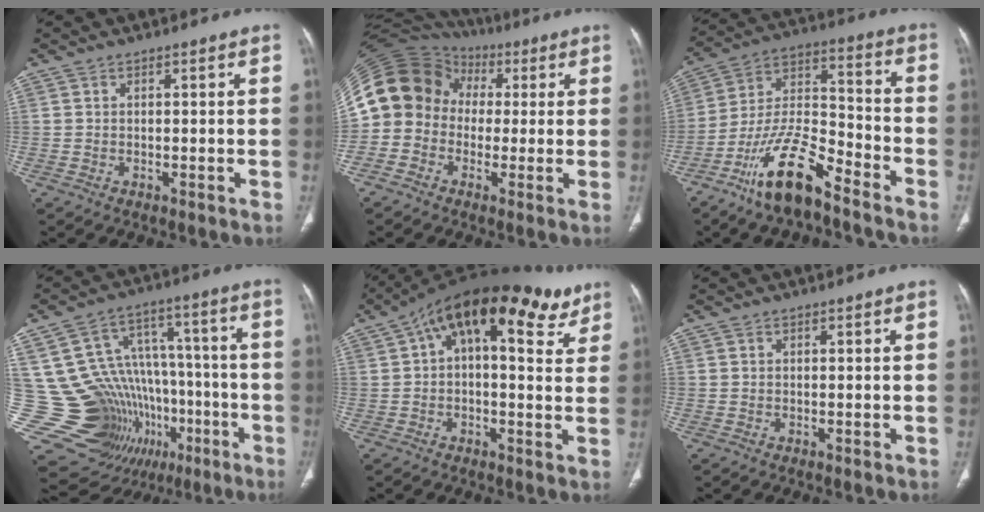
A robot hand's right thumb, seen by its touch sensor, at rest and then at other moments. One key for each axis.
{"total": 15.7, "fx": 0.6, "fy": 13.7, "fz": 7.8, "tx": -0.137, "ty": 0.053, "tz": 0.004}
{"total": 15.7, "fx": -10.8, "fy": 4.9, "fz": 10.3, "tx": -0.187, "ty": 0.073, "tz": -0.202}
{"total": 27.1, "fx": -9.2, "fy": 19.5, "fz": 16.4, "tx": -0.274, "ty": 0.065, "tz": -0.124}
{"total": 19.9, "fx": 9.8, "fy": 8.8, "fz": 14.9, "tx": -0.202, "ty": 0.026, "tz": 0.143}
{"total": 0.0}